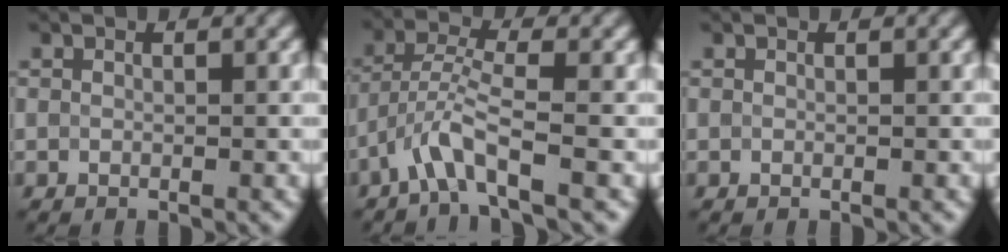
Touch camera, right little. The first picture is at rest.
{"total": 3.9, "force": [-2.2, 0.6, 3.2], "torque": [-0.065, 0.011, -0.051]}
{"total": 0.0}